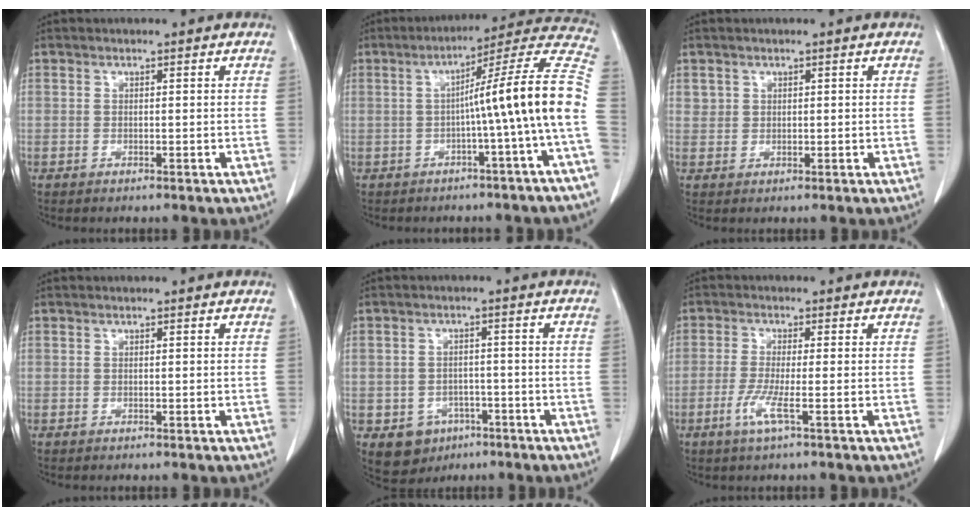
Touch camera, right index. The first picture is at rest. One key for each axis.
{"total": 14.8, "fx": -1.9, "fy": -2.2, "fz": 14.5, "tx": -0.182, "ty": 0.035, "tz": -0.037}
{"total": 1.5, "fx": 0.7, "fy": 1.3, "fz": 0.1, "tx": 0.011, "ty": 0.003, "tz": 0.009}
{"total": 0.0}
{"total": 6.1, "fx": -3.0, "fy": 5.0, "fz": 1.7, "tx": -0.023, "ty": 0.006, "tz": -0.033}
{"total": 4.0, "fx": -1.7, "fy": -0.1, "fz": 3.7, "tx": -0.079, "ty": -0.009, "tz": -0.036}